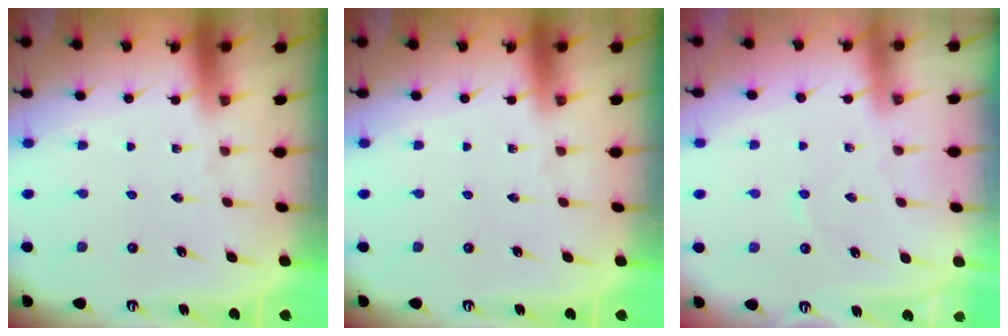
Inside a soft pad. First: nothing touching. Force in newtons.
{"total": 0.0}
{"total": 1.7, "press": 1.7, "slide": 0.3}